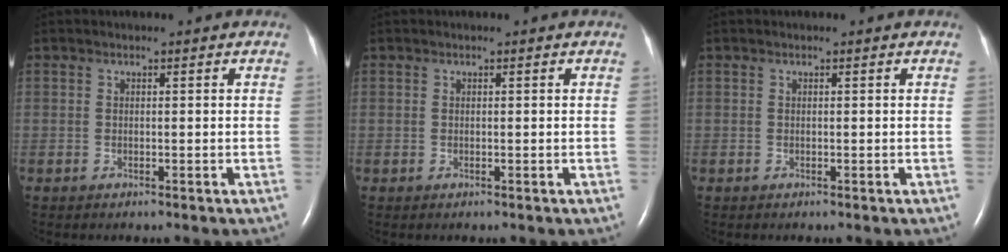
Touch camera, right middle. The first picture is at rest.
{"total": 0.0}
{"total": 0.0}